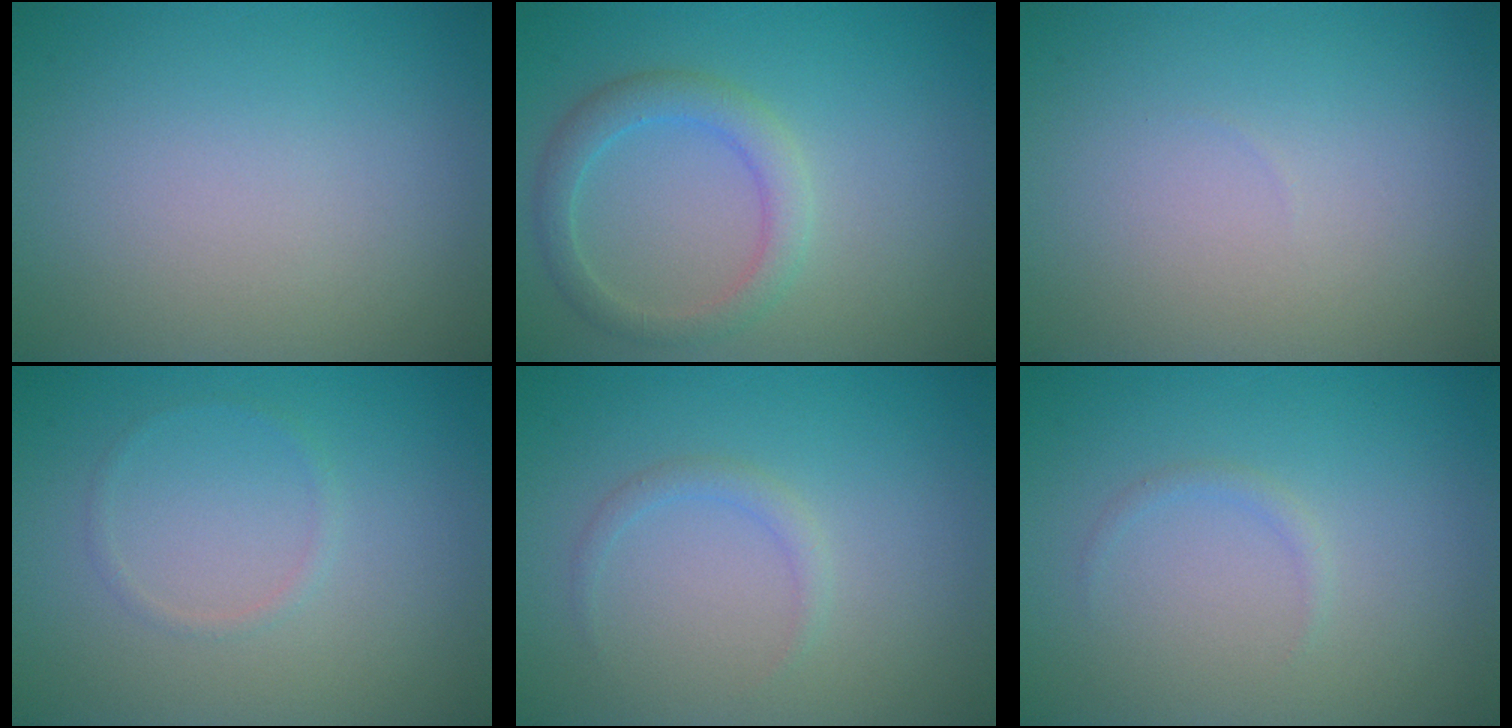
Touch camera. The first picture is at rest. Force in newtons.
{"total": 2.9, "press": 2.9, "slide": 0.1}
{"total": 0.0}
{"total": 0.7, "press": 0.7, "slide": 0.1}
{"total": 1.0, "press": 1.0, "slide": 0.0}
{"total": 0.7, "press": 0.7, "slide": 0.1}